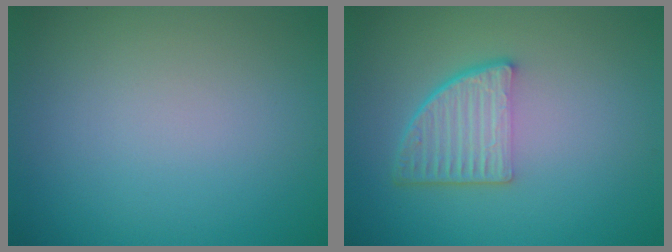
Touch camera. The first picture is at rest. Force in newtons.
{"total": 4.7, "press": 3.3, "slide": 3.3}